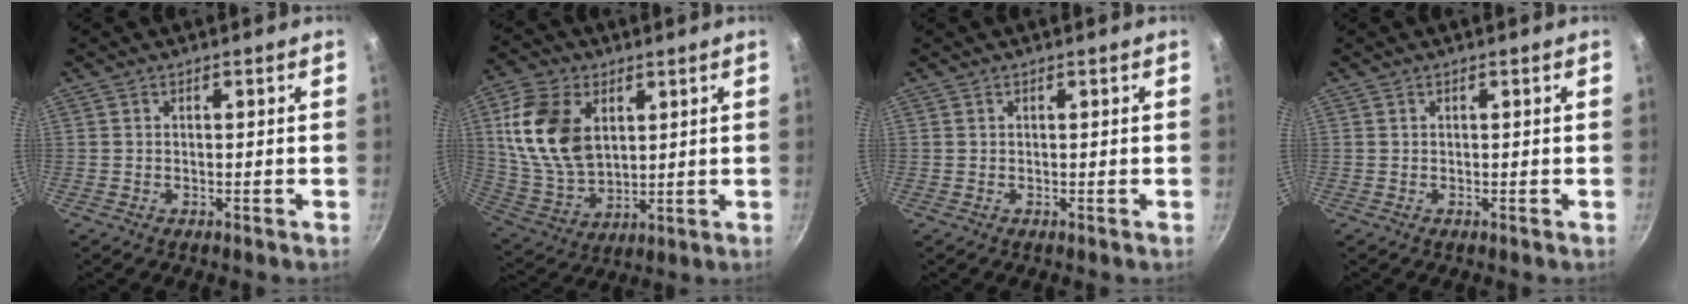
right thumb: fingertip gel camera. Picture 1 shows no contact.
{"total": 16.1, "force": [4.5, 10.6, 11.3], "torque": [-0.198, -0.013, 0.098]}
{"total": 0.0}
{"total": 0.0}